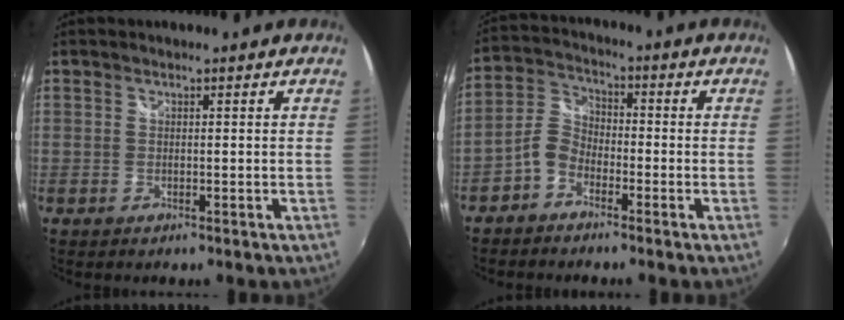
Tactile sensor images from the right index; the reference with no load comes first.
{"total": 5.4, "force": [-3.4, 3.5, 2.4], "torque": [-0.054, 0.017, -0.075]}